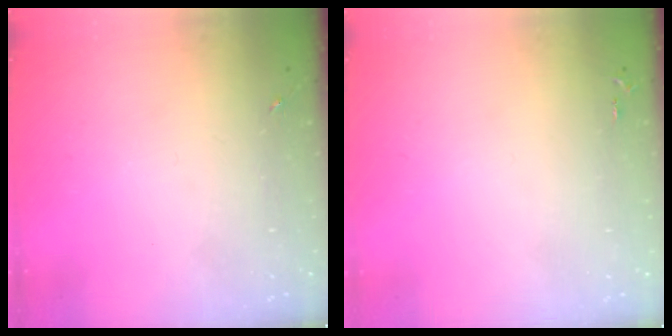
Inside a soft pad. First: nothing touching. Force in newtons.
{"total": 2.6, "press": 2.6, "slide": 0.3}